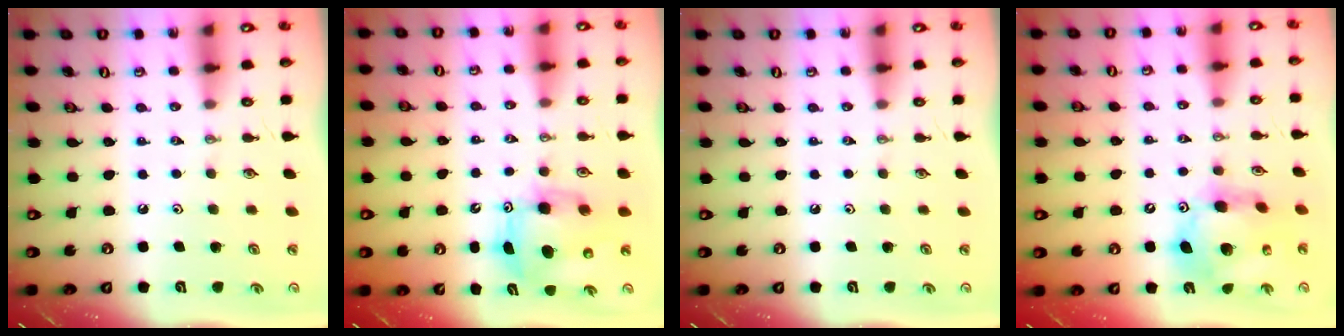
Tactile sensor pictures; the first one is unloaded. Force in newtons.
{"total": 8.8, "press": 8.7, "slide": 1.8}
{"total": 0.0}
{"total": 15.2, "press": 15.1, "slide": 1.5}